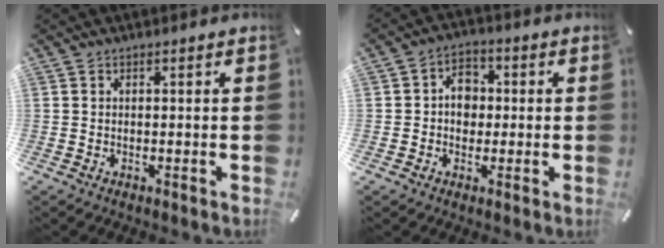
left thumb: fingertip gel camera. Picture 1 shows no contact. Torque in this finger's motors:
{"motor_torque": [1.10, 1.36, 0.29, -0.27, 0.00]}